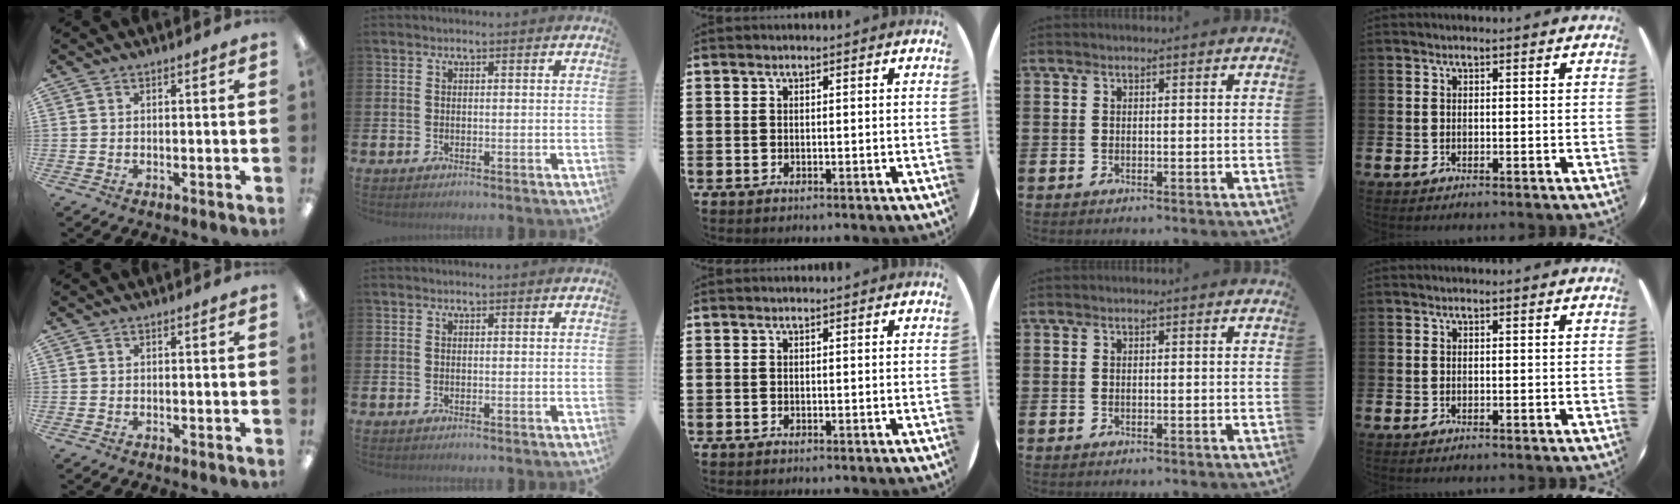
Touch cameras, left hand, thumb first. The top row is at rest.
{}